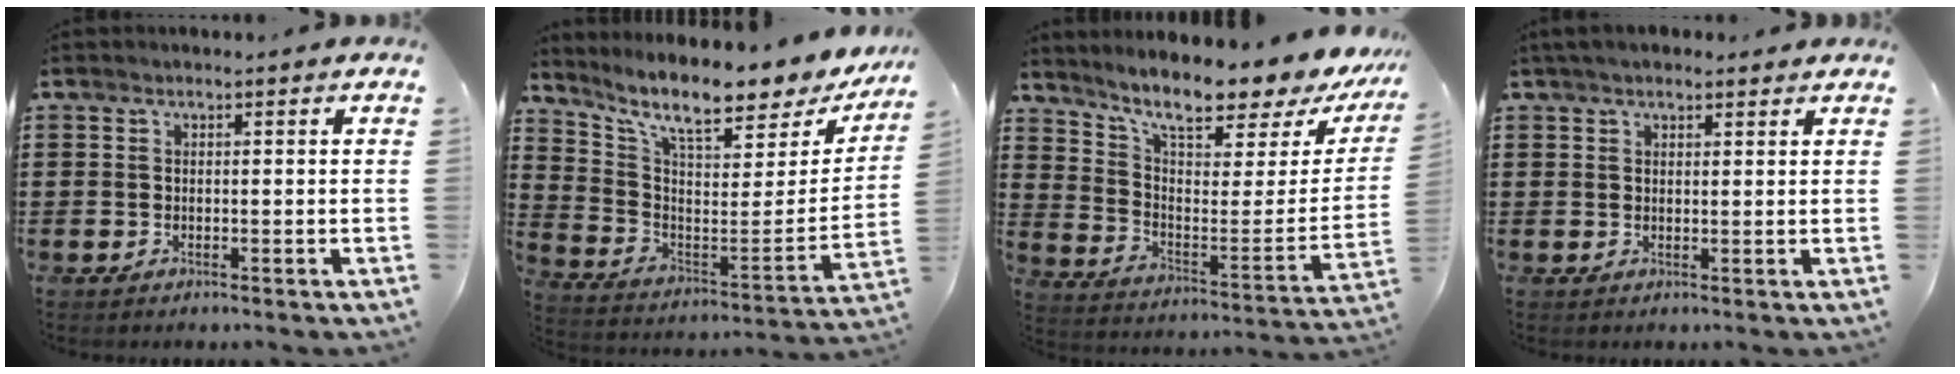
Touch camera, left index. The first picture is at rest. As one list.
[{"total": 10.3, "force": [8.3, 1.4, 6.0], "torque": [-0.135, -0.069, 0.135]}, {"total": 9.4, "force": [7.9, 1.0, 4.9], "torque": [-0.106, -0.067, 0.129]}, {"total": 2.4, "force": [2.0, 0.9, 1.2], "torque": [-0.027, 0.006, 0.036]}]